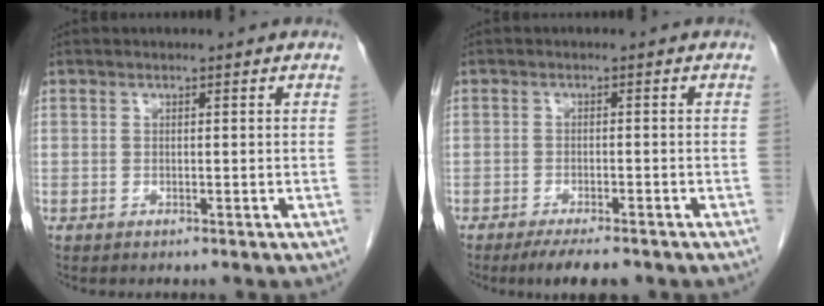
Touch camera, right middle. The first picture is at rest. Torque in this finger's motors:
{"motor_torque": [0.33, -0.25, 0.00, 0.01]}